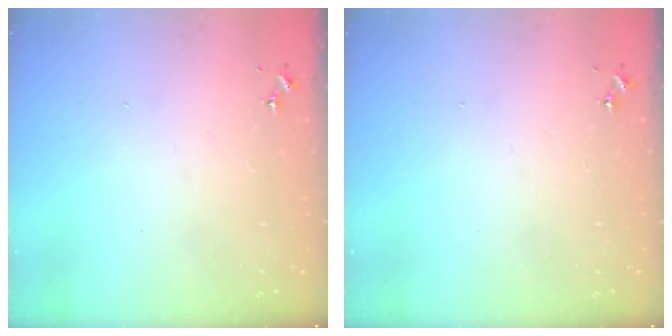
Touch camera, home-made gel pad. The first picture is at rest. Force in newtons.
{"total": 0.0}